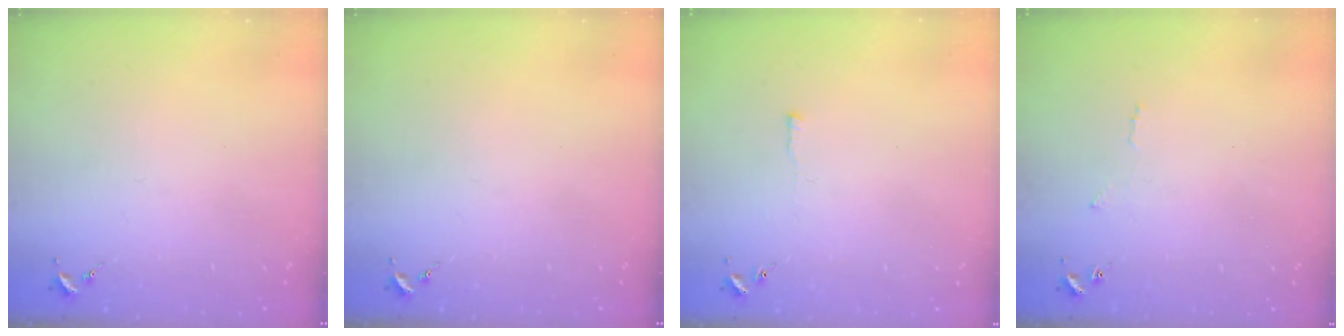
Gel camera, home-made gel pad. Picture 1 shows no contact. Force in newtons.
{"total": 0.0}
{"total": 2.9, "press": 2.9, "slide": 0.5}
{"total": 2.9, "press": 2.9, "slide": 0.5}